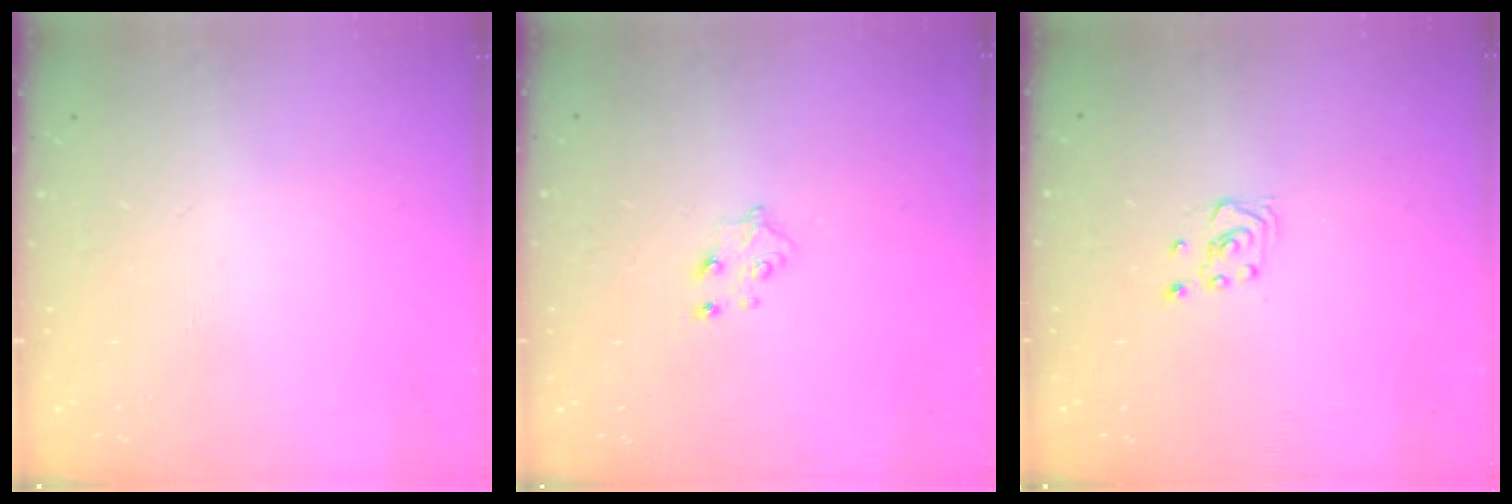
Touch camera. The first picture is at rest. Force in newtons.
{"total": 5.5, "press": 5.5, "slide": 0.5}
{"total": 3.1, "press": 3.0, "slide": 0.8}